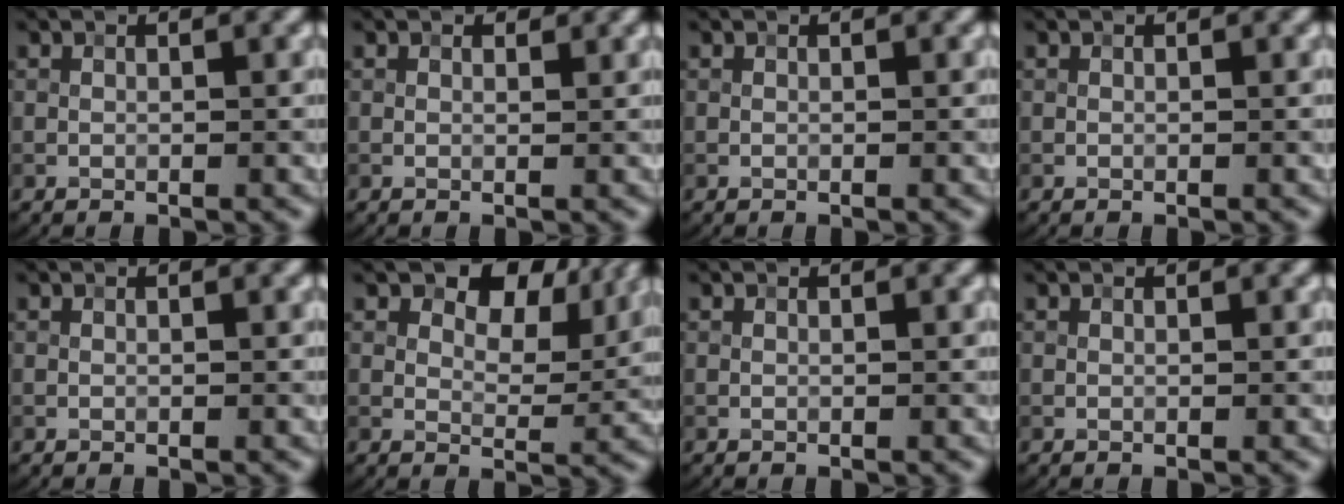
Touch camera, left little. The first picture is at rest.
{"total": 0.5, "force": [0.4, 0.3, 0.2], "torque": [0.001, -0.001, 0.005]}
{"total": 0.0}
{"total": 0.0}
{"total": 0.0}
{"total": 6.0, "force": [3.3, 3.3, 3.8], "torque": [-0.054, -0.003, 0.044]}
{"total": 0.0}
{"total": 0.0}